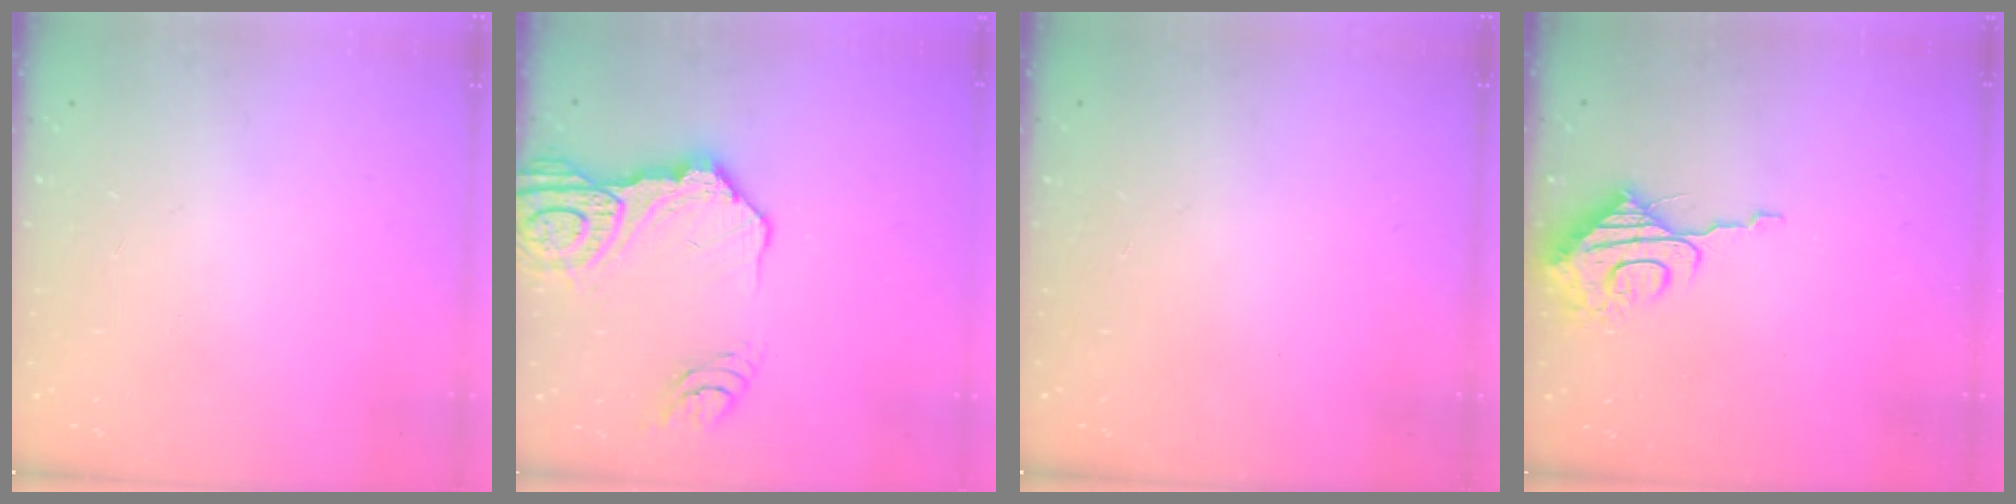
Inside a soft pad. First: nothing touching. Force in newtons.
{"total": 18.6, "press": 18.4, "slide": 2.0}
{"total": 0.0}
{"total": 9.7, "press": 9.7, "slide": 0.2}